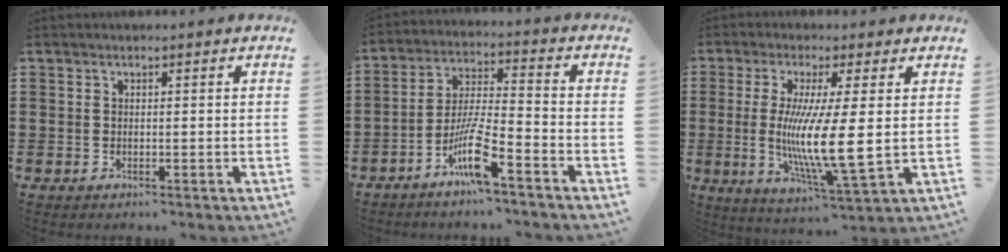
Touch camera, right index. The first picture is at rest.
{"total": 8.7, "force": [-5.8, 0.7, 6.4], "torque": [-0.144, -0.012, -0.114]}
{"total": 10.5, "force": [0.4, 0.9, 10.4], "torque": [-0.213, -0.017, 0.004]}